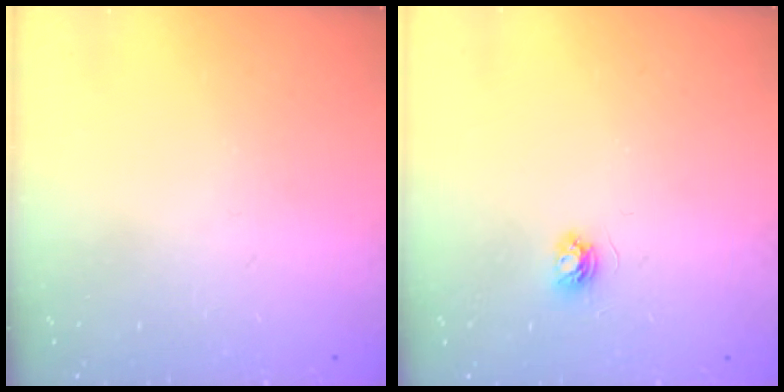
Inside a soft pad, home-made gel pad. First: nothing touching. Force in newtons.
{"total": 3.4, "press": 3.4, "slide": 0.4}